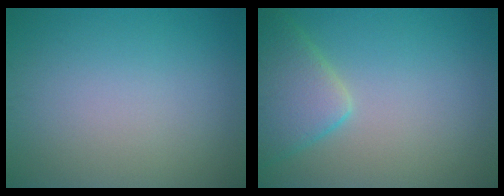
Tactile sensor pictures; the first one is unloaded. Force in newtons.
{"total": 5.0, "press": 4.9, "slide": 0.5}